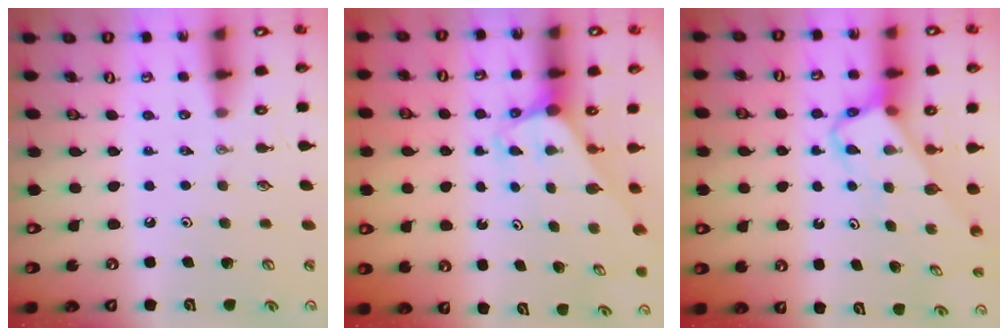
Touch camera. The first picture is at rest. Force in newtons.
{"total": 3.0, "press": 3.0, "slide": 0.0}
{"total": 3.9, "press": 3.9, "slide": 0.2}